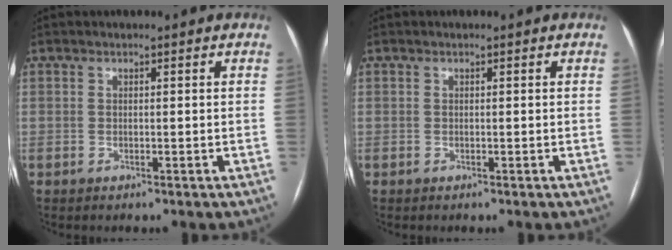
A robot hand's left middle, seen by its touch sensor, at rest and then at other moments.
{"total": 0.0}